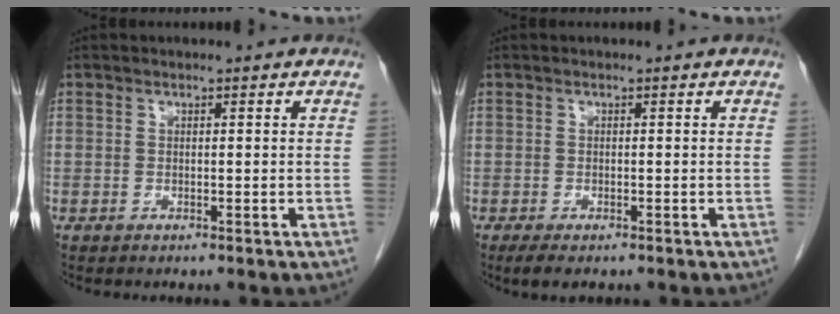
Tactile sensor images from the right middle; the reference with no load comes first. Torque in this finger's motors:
{"motor_torque": [0.52, -0.27, 0.11, 0.01]}